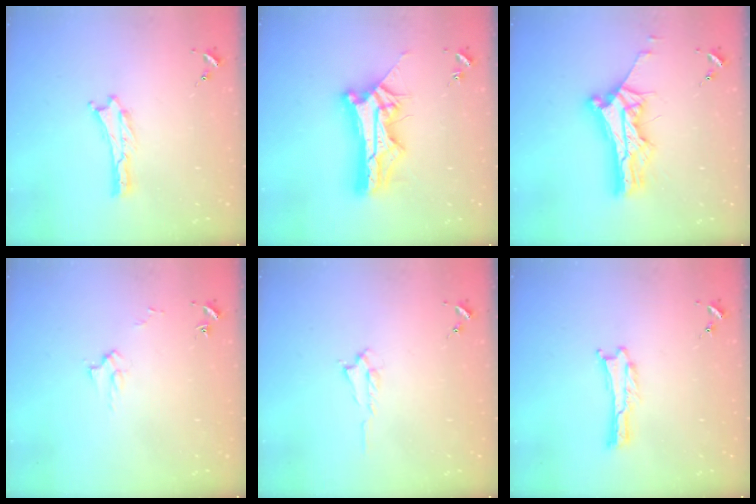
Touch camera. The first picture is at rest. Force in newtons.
{"total": 13.0, "press": 12.9, "slide": 1.2}
{"total": 11.0, "press": 11.0, "slide": 0.8}
{"total": 2.6, "press": 2.6, "slide": 0.3}
{"total": 0.7, "press": 0.6, "slide": 0.2}
{"total": 0.0}